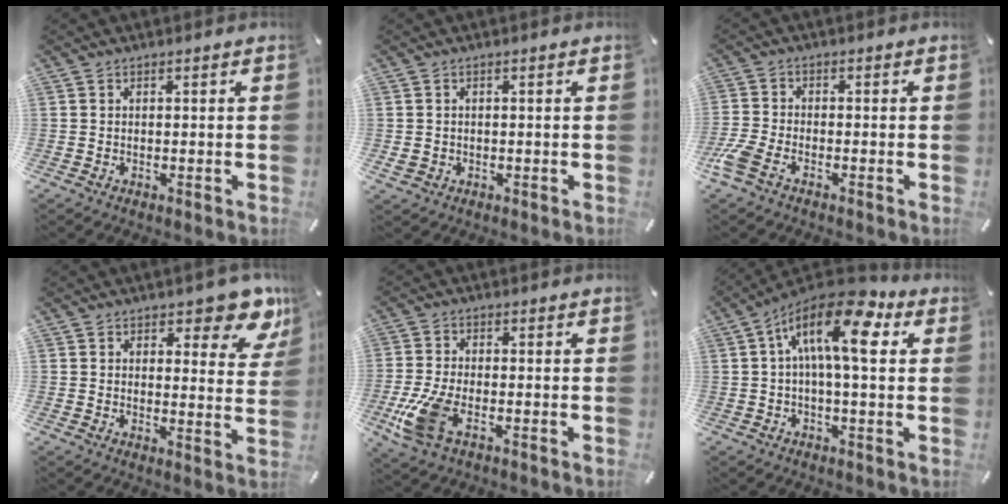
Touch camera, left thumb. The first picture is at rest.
{"total": 1.9, "force": [-0.2, 1.8, 0.7], "torque": [-0.012, 0.005, -0.006]}
{"total": 5.2, "force": [-3.1, 2.4, 3.4], "torque": [-0.091, -0.002, -0.061]}
{"total": 9.8, "force": [7.1, 4.1, 5.3], "torque": [-0.050, -0.049, 0.120]}
{"total": 9.6, "force": [-3.5, 4.8, 7.5], "torque": [-0.173, -0.008, -0.063]}
{"total": 15.3, "force": [4.7, 5.4, 13.5], "torque": [-0.239, -0.023, 0.076]}